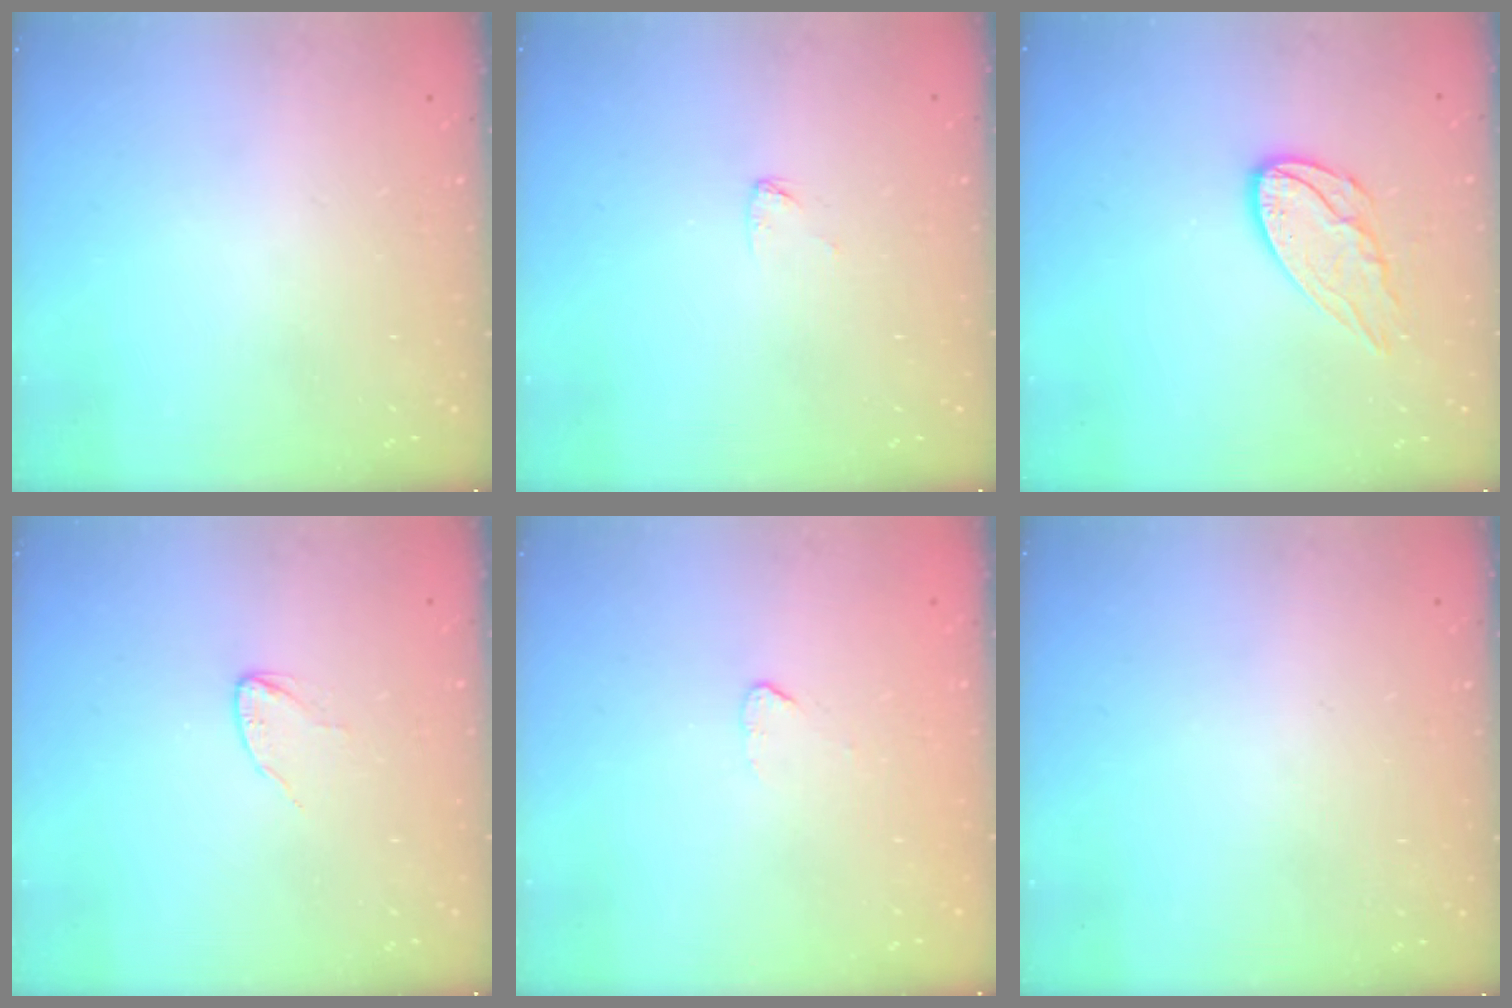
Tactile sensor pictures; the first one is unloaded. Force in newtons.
{"total": 3.1, "press": 3.1, "slide": 0.2}
{"total": 9.8, "press": 9.8, "slide": 0.4}
{"total": 2.3, "press": 2.3, "slide": 0.2}
{"total": 2.5, "press": 2.5, "slide": 0.2}
{"total": 0.0}